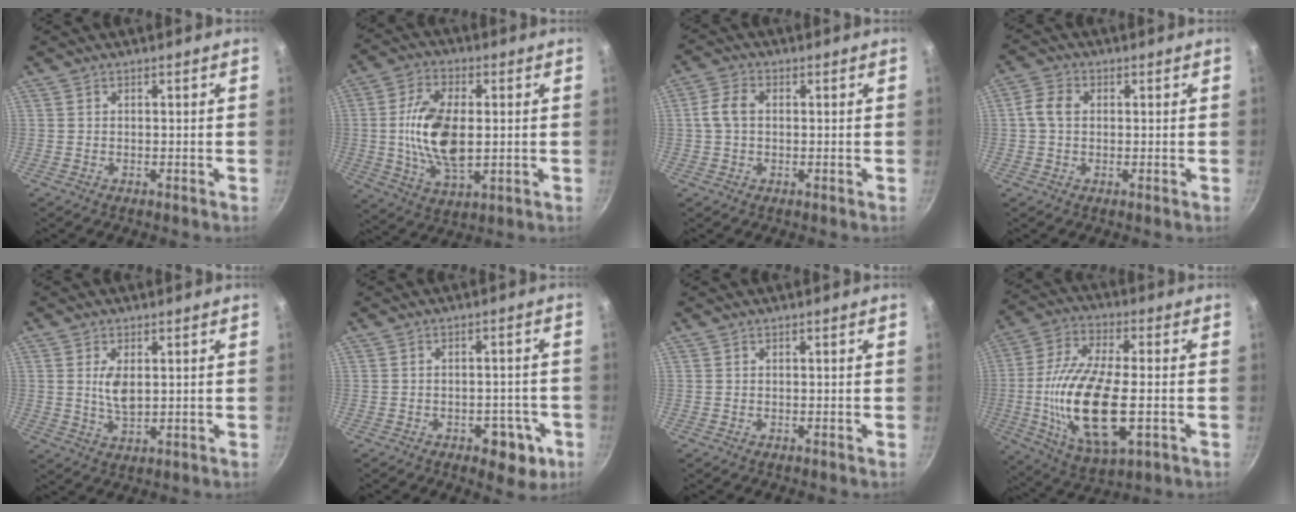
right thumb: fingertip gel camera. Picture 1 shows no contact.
{"total": 14.6, "force": [0.3, 7.5, 12.5], "torque": [-0.234, -0.004, 0.008]}
{"total": 4.6, "force": [0.3, 3.1, 3.4], "torque": [-0.075, 0.013, 0.002]}
{"total": 4.4, "force": [0.4, 3.2, 2.9], "torque": [-0.061, 0.011, 0.003]}
{"total": 5.1, "force": [0.9, 2.6, 4.3], "torque": [-0.077, -0.011, 0.023]}
{"total": 7.0, "force": [-3.4, 3.9, 4.7], "torque": [-0.032, 0.023, -0.039]}
{"total": 0.0}
{"total": 20.7, "force": [-3.0, 8.7, 18.5], "torque": [-0.373, 0.002, -0.043]}